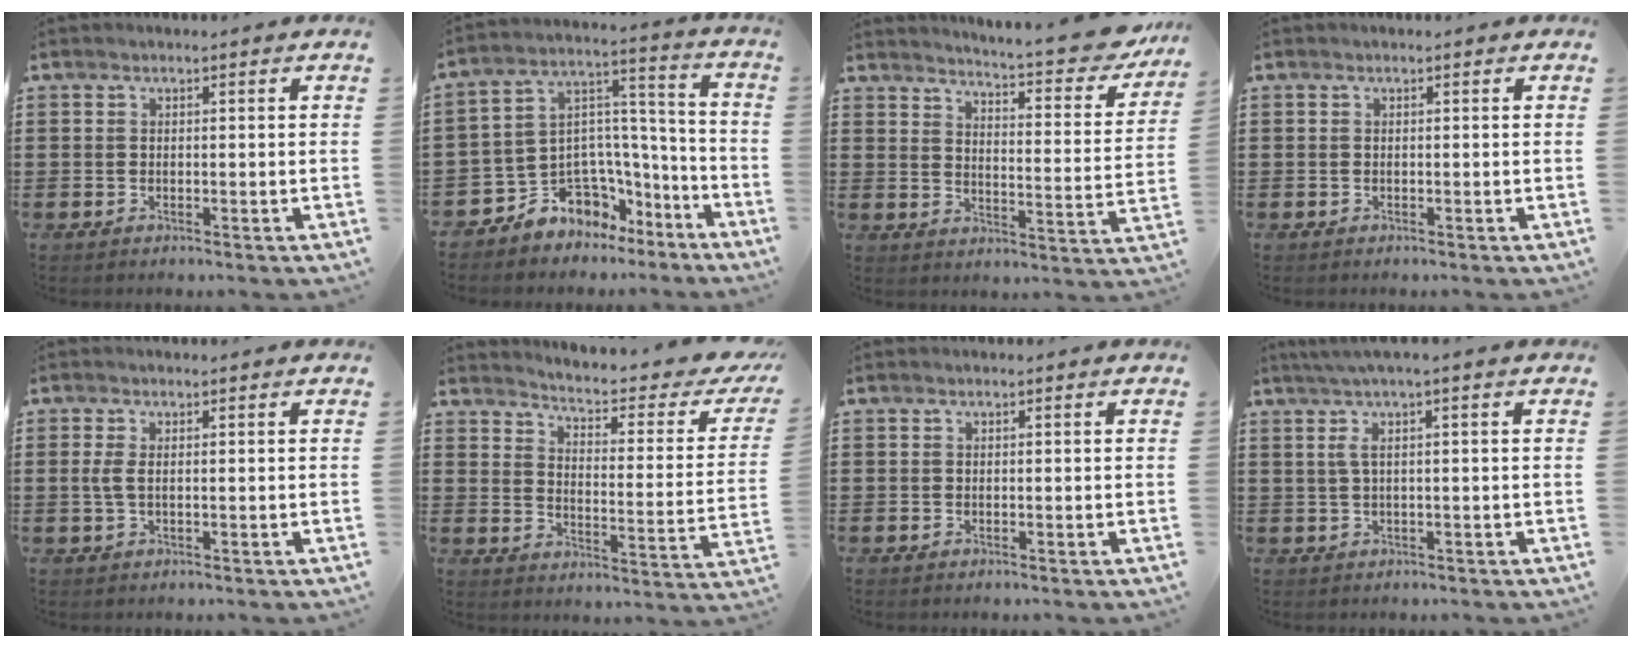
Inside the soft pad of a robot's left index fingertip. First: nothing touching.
{"total": 7.8, "force": [-6.1, 4.9, 0.6], "torque": [-0.028, 0.001, -0.112]}
{"total": 6.2, "force": [5.8, -0.2, 2.3], "torque": [-0.049, -0.055, 0.093]}
{"total": 0.0}
{"total": 1.9, "force": [0.1, 0.8, 1.8], "torque": [-0.045, -0.001, -0.001]}
{"total": 3.3, "force": [2.7, -0.3, 1.8], "torque": [-0.046, -0.033, 0.032]}
{"total": 0.0}
{"total": 2.9, "force": [0.2, -0.3, 2.9], "torque": [-0.062, -0.005, -0.002]}